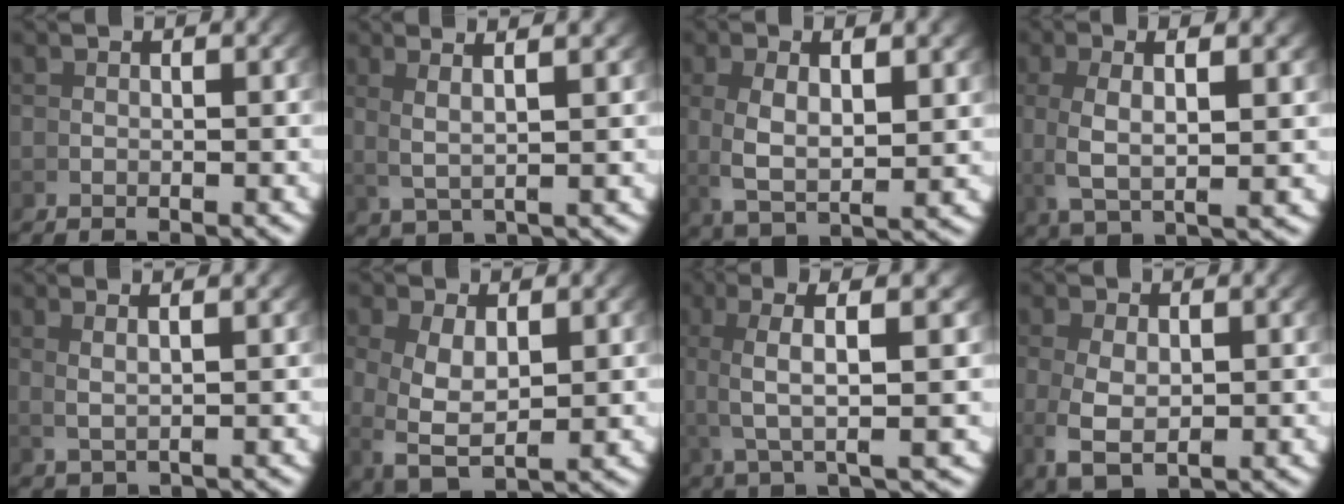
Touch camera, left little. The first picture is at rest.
{"total": 5.0, "force": [3.1, 1.1, 3.7], "torque": [-0.055, 0.018, 0.055]}
{"total": 5.1, "force": [1.3, 2.1, 4.5], "torque": [-0.104, -0.003, 0.040]}
{"total": 5.1, "force": [1.8, 1.0, 4.7], "torque": [-0.099, 0.007, 0.045]}
{"total": 2.8, "force": [2.1, -0.2, 1.8], "torque": [-0.024, 0.009, 0.045]}
{"total": 5.1, "force": [-0.7, 3.2, 3.9], "torque": [-0.101, -0.034, 0.014]}
{"total": 6.5, "force": [3.2, 0.2, 5.6], "torque": [-0.096, 0.024, 0.058]}
{"total": 4.4, "force": [-0.4, 2.8, 3.4], "torque": [-0.088, -0.024, 0.015]}